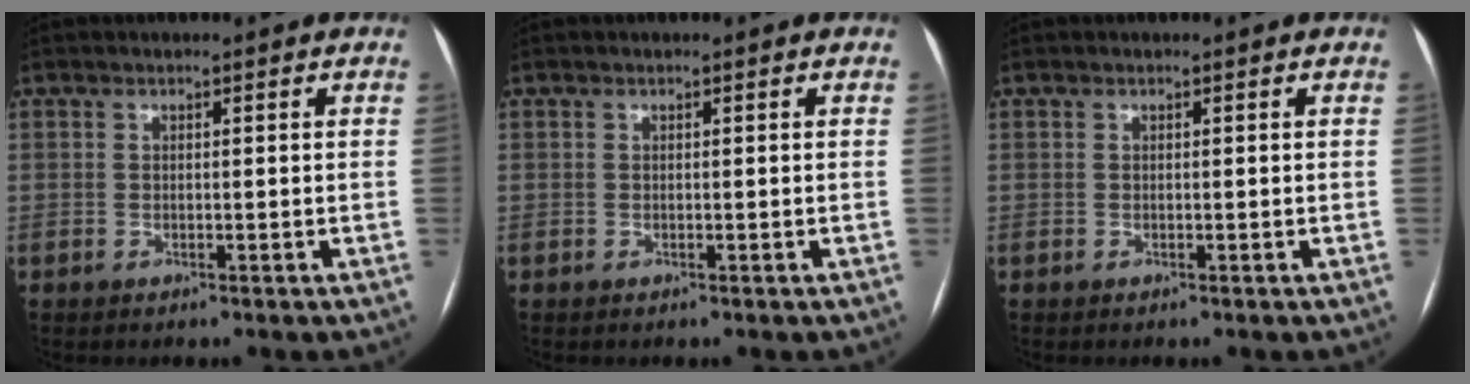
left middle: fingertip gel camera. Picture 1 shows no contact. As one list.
[{"total": 0.0}, {"total": 0.0}]